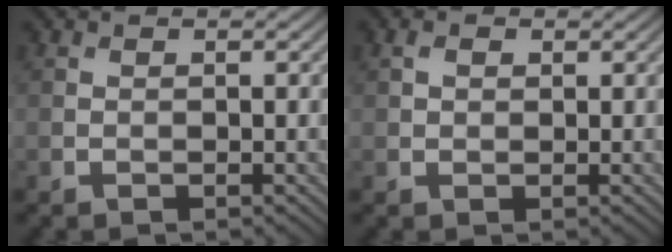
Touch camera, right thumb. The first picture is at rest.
{"total": 1.5, "force": [0.6, 1.0, 0.8], "torque": [-0.018, 0.003, 0.010]}